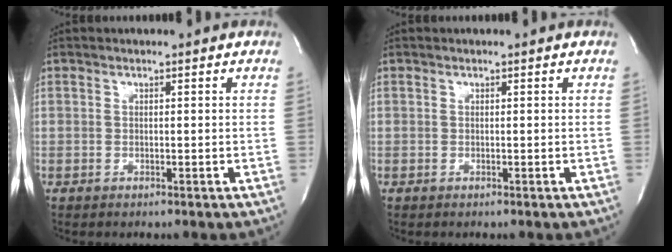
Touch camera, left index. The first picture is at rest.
{"total": 0.0}